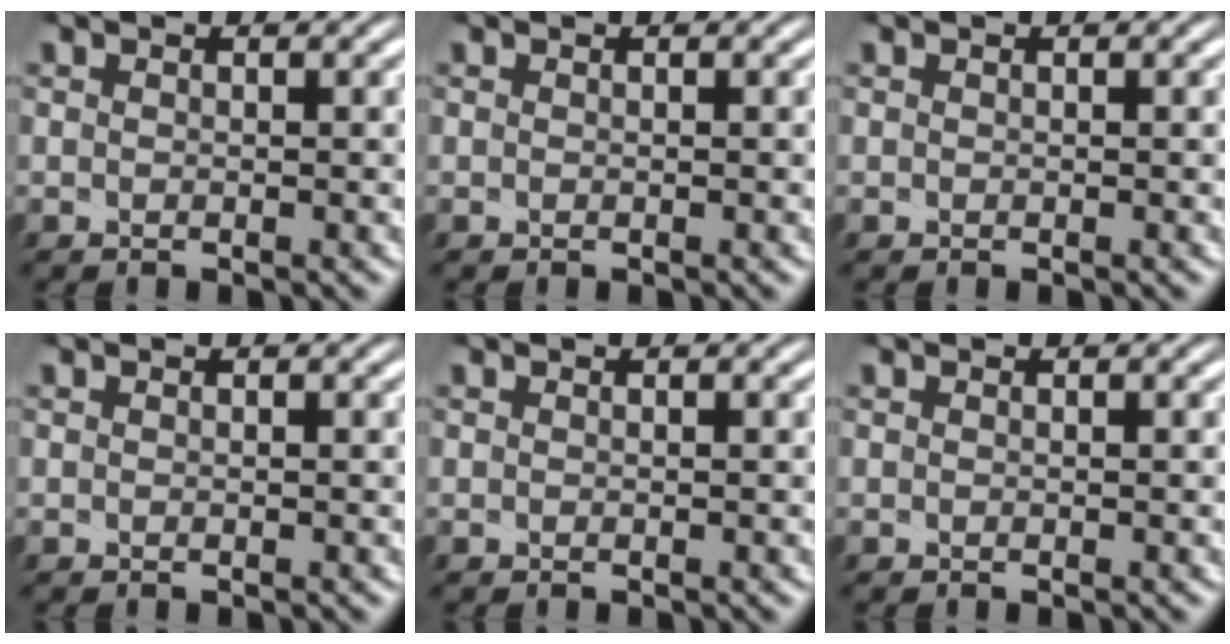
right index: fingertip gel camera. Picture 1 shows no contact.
{"total": 0.0}
{"total": 0.0}
{"total": 0.0}
{"total": 0.0}
{"total": 0.0}